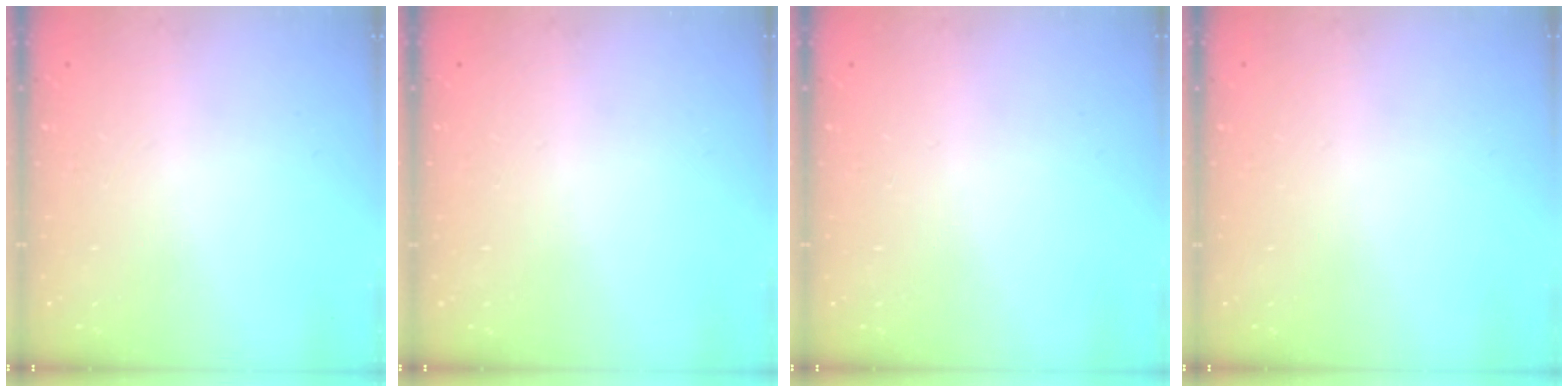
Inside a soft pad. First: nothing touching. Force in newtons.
{"total": 0.0}
{"total": 0.0}
{"total": 0.0}